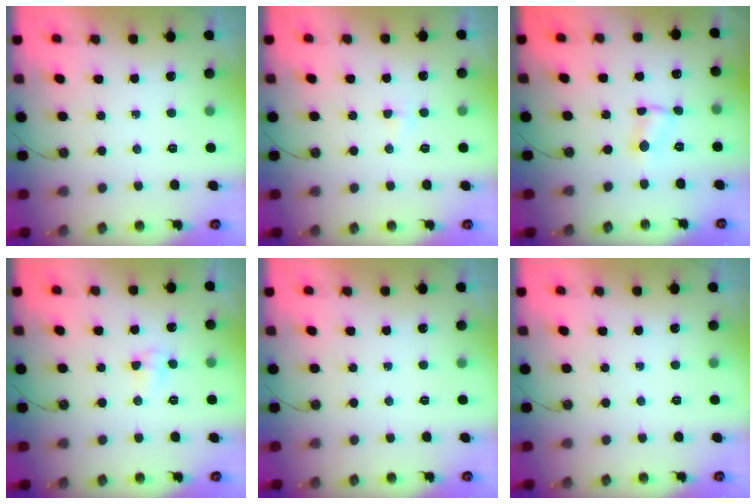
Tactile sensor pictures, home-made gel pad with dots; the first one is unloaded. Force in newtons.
{"total": 2.3, "press": 2.3, "slide": 0.4}
{"total": 1.5, "press": 1.5, "slide": 0.2}
{"total": 3.9, "press": 3.8, "slide": 0.7}
{"total": 0.0}
{"total": 0.0}